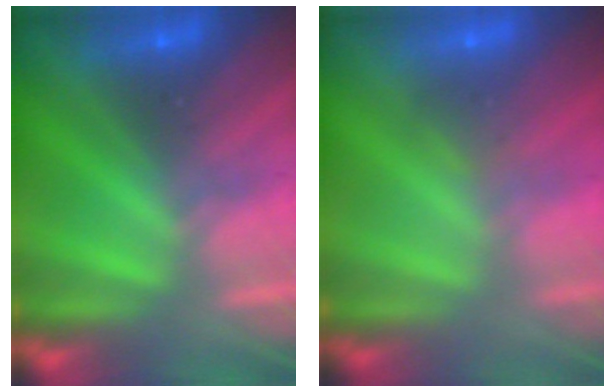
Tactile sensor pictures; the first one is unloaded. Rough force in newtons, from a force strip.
{"total": 2.8}